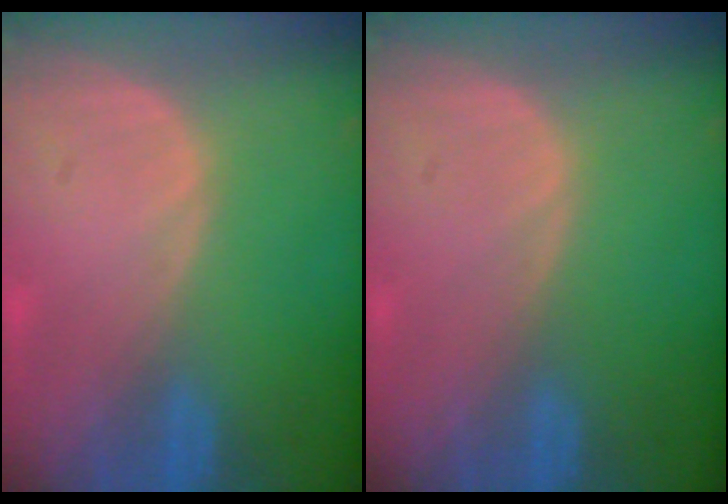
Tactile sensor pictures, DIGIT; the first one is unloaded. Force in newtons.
{"total": 0.0}